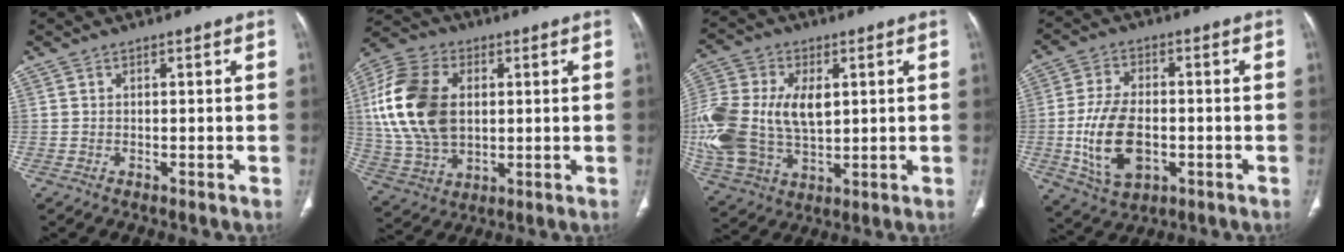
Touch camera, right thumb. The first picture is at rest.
{"total": 19.0, "force": [2.8, 12.7, 13.8], "torque": [-0.274, 0.002, 0.058]}
{"total": 22.6, "force": [1.9, 14.6, 17.1], "torque": [-0.396, -0.003, 0.047]}
{"total": 12.8, "force": [-2.4, 7.5, 10.0], "torque": [-0.184, 0.004, -0.033]}